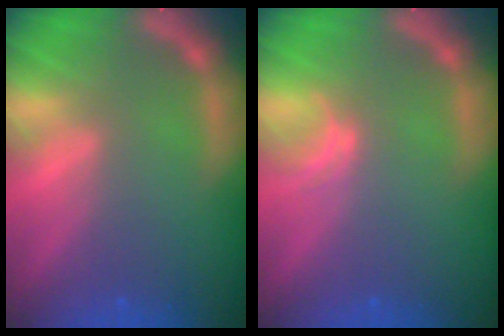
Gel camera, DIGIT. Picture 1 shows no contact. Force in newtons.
{"total": 1.0}